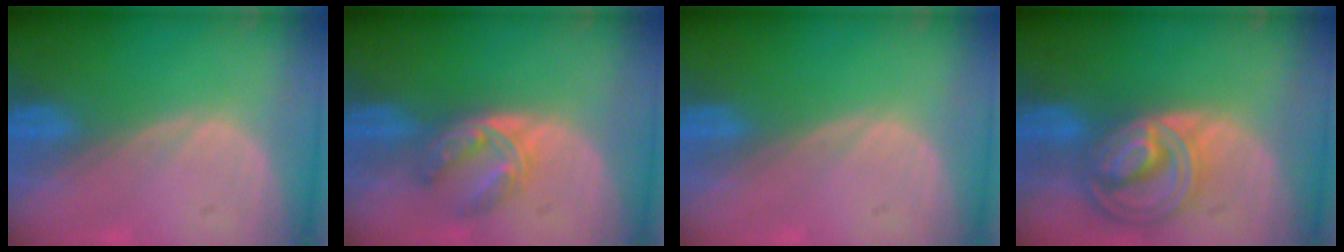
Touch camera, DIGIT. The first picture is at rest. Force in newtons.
{"total": 5.9, "press": 4.8, "slide": 3.4}
{"total": 0.0}
{"total": 8.5, "press": 7.3, "slide": 4.4}